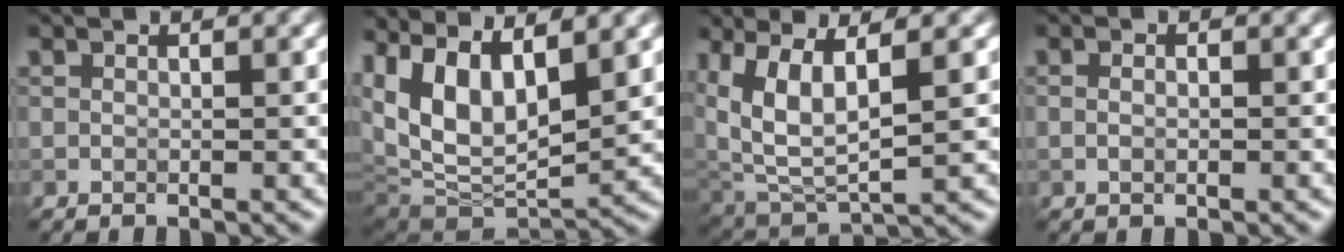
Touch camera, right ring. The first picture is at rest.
{"total": 11.6, "force": [3.2, 6.2, 9.3], "torque": [-0.177, -0.001, 0.072]}
{"total": 6.1, "force": [2.5, 2.8, 4.8], "torque": [-0.109, -0.011, 0.058]}
{"total": 1.0, "force": [0.0, 0.6, 0.8], "torque": [-0.013, -0.002, -0.003]}